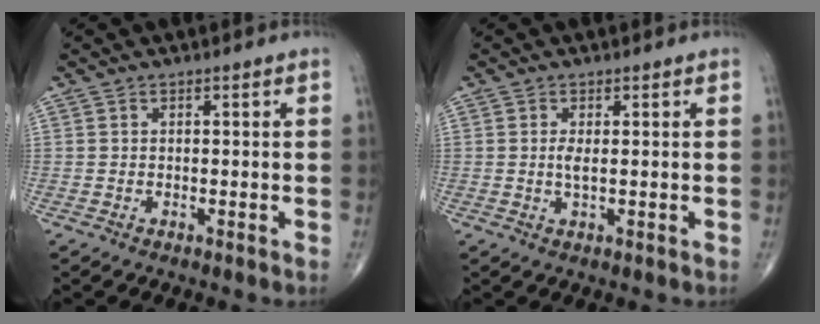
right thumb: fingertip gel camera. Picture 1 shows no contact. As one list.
[{"total": 1.9, "force": [0.2, 0.5, 1.8], "torque": [-0.040, -0.004, 0.005]}]